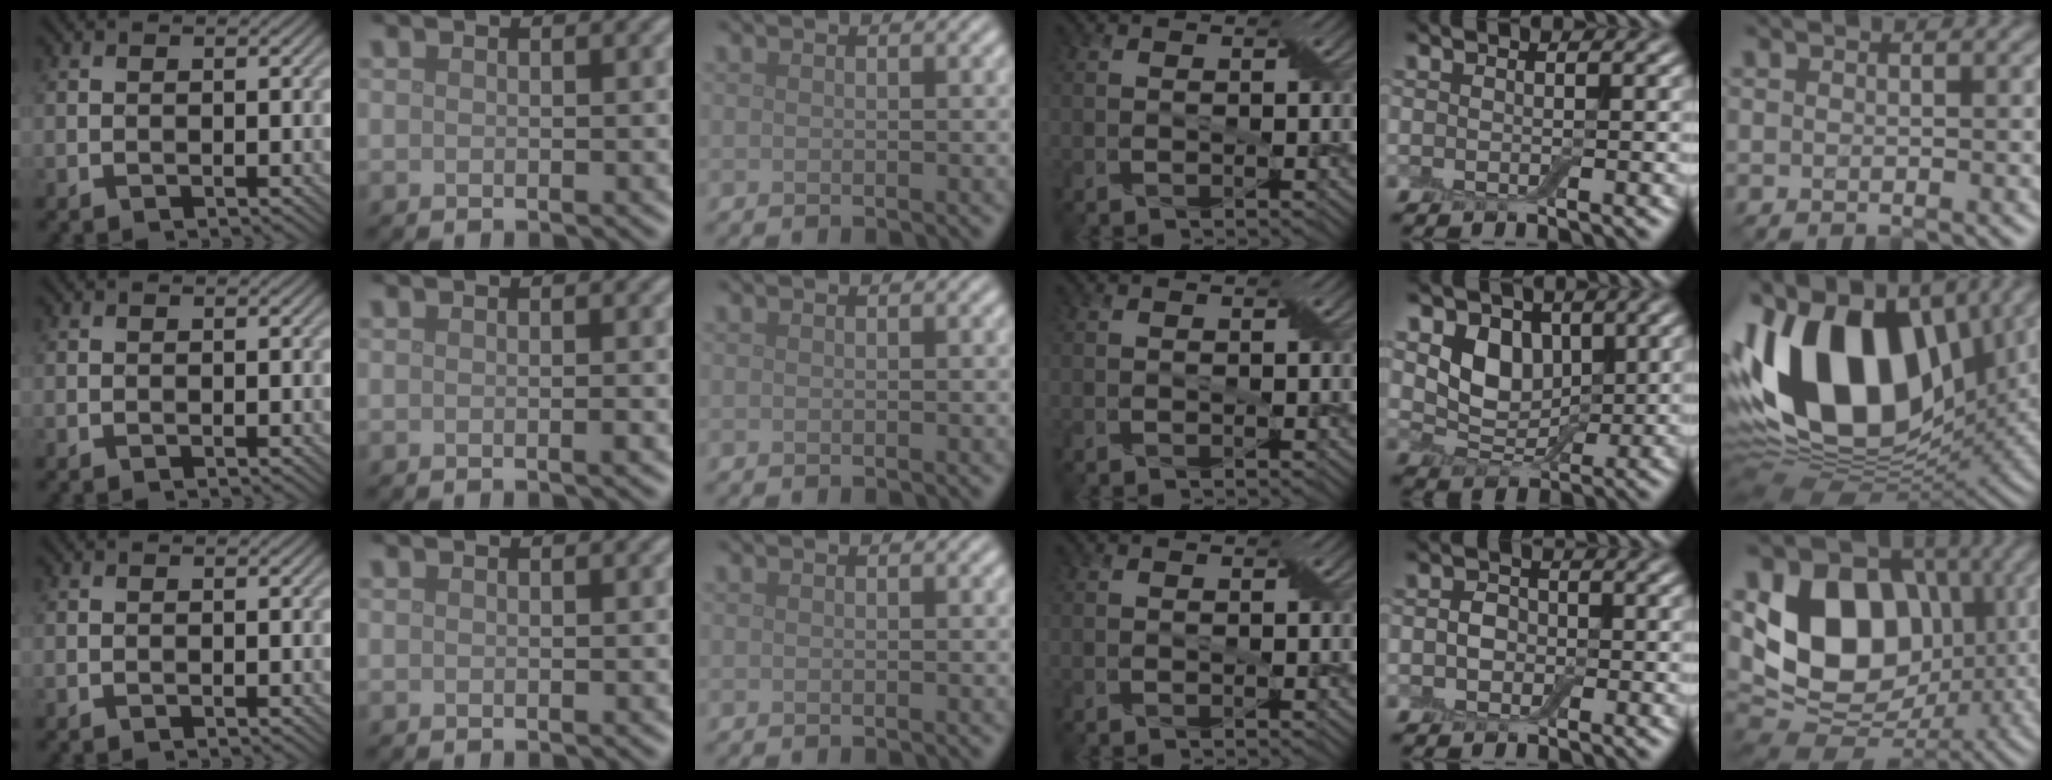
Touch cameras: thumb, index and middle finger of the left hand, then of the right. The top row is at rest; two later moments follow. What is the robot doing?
{"motion": "extract", "object": "drawer"}